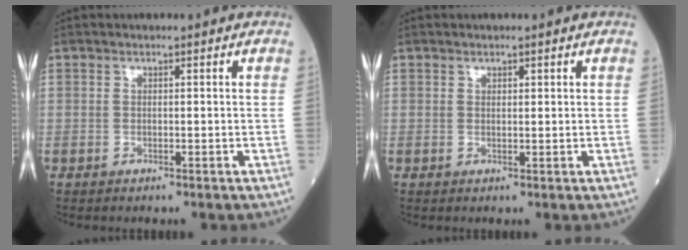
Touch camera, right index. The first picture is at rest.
{"total": 0.7, "force": [0.4, 0.3, 0.4], "torque": [-0.006, -0.002, 0.006]}